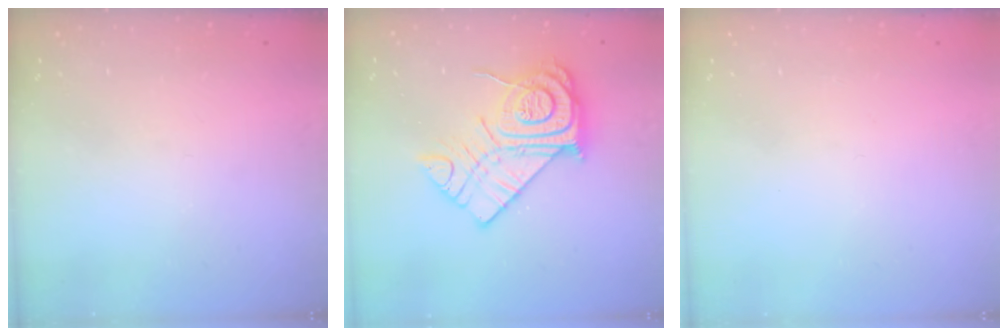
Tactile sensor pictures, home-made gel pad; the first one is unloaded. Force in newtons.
{"total": 17.3, "press": 17.2, "slide": 1.3}
{"total": 1.8, "press": 1.7, "slide": 0.1}